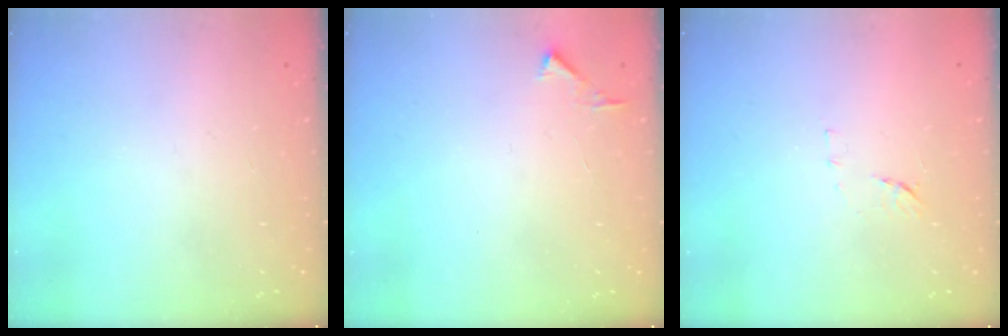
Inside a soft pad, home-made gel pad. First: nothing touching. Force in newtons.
{"total": 2.8, "press": 2.8, "slide": 0.3}
{"total": 7.7, "press": 7.7, "slide": 0.5}